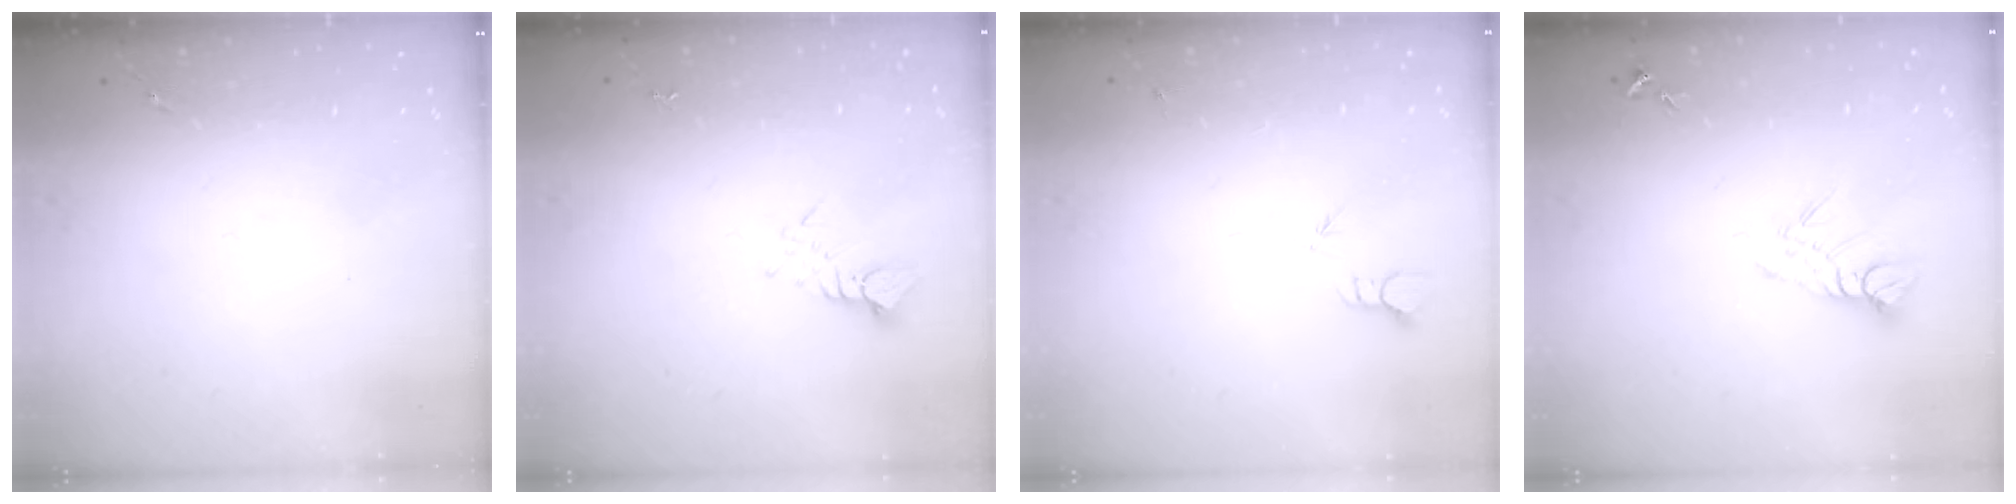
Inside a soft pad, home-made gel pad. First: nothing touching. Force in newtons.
{"total": 3.1, "press": 3.1, "slide": 0.3}
{"total": 2.3, "press": 2.3, "slide": 0.1}
{"total": 7.9, "press": 7.9, "slide": 0.5}